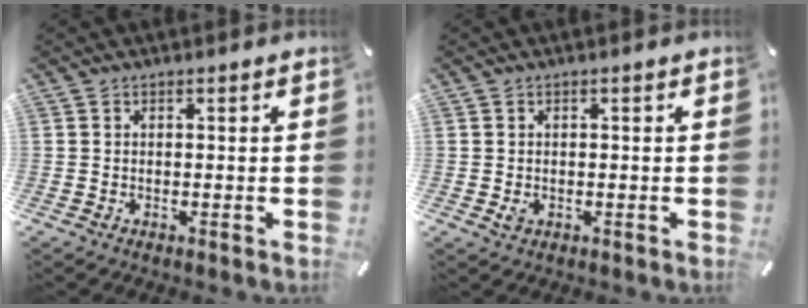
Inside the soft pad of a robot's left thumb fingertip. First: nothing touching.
{"total": 1.6, "force": [-0.4, 1.2, 1.0], "torque": [-0.018, 0.002, -0.006]}